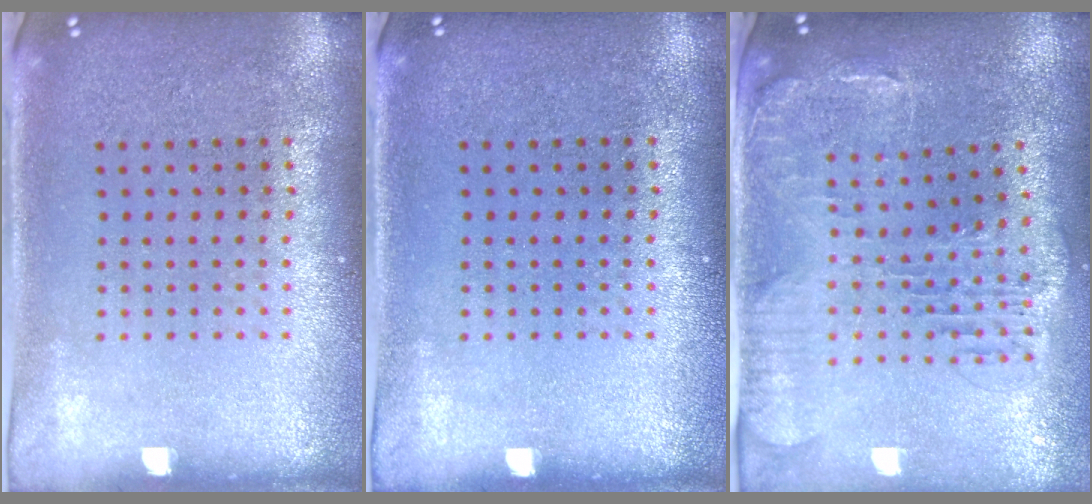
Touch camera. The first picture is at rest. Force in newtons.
{"total": 0.0}
{"total": 1.6, "press": 1.5, "slide": 0.4}